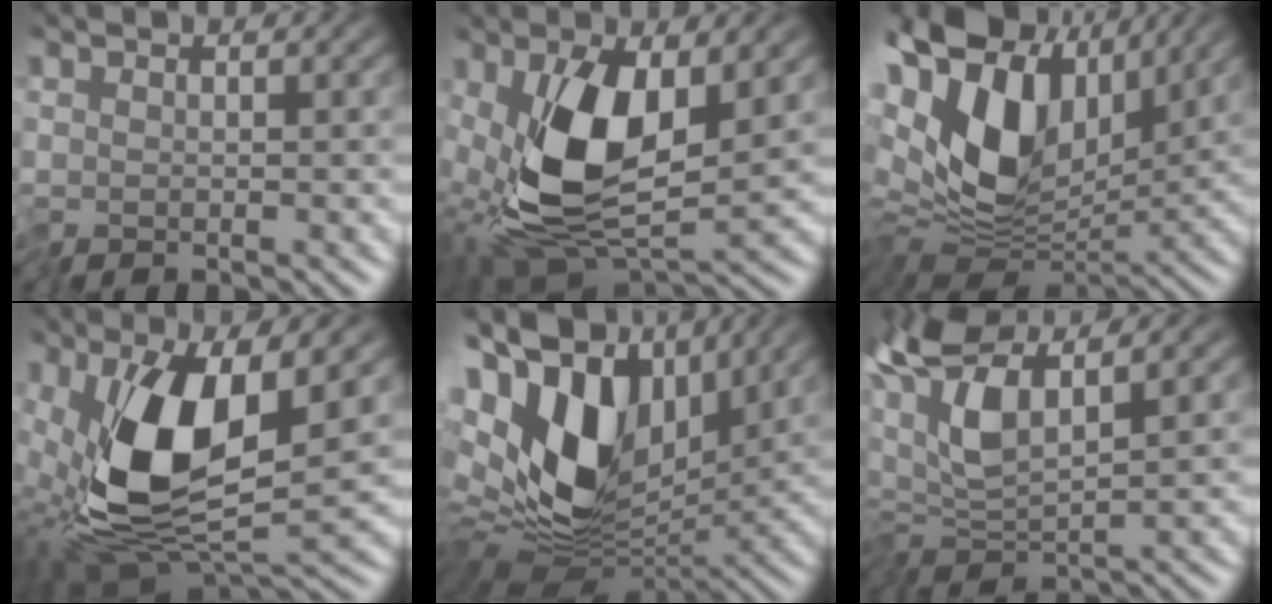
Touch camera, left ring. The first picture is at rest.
{"total": 8.4, "force": [0.8, 3.8, 7.5], "torque": [-0.161, -0.016, 0.018]}
{"total": 12.8, "force": [2.4, 8.0, 9.6], "torque": [-0.193, -0.002, 0.042]}
{"total": 10.0, "force": [1.5, 4.2, 8.9], "torque": [-0.194, -0.019, 0.034]}
{"total": 14.2, "force": [2.6, 9.1, 10.5], "torque": [-0.211, -0.006, 0.057]}
{"total": 7.2, "force": [2.3, 2.7, 6.3], "torque": [-0.145, 0.011, 0.035]}